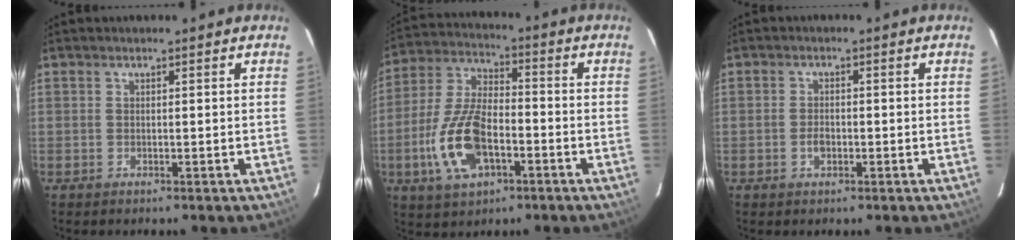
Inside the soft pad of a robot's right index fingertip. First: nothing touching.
{"total": 14.6, "force": [-5.1, 7.3, 11.6], "torque": [-0.253, 0.003, -0.091]}
{"total": 2.4, "force": [-0.9, 1.6, 1.6], "torque": [-0.031, 0.003, -0.015]}